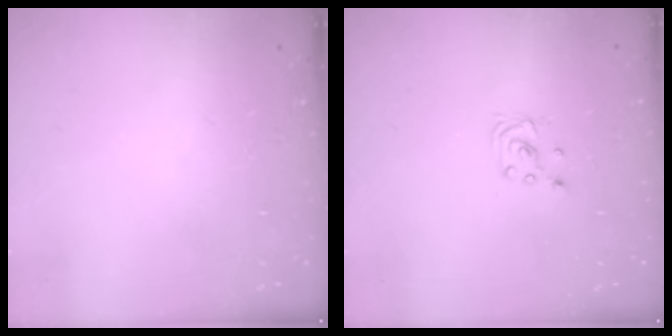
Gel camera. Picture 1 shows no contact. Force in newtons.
{"total": 2.1, "press": 2.1, "slide": 0.2}